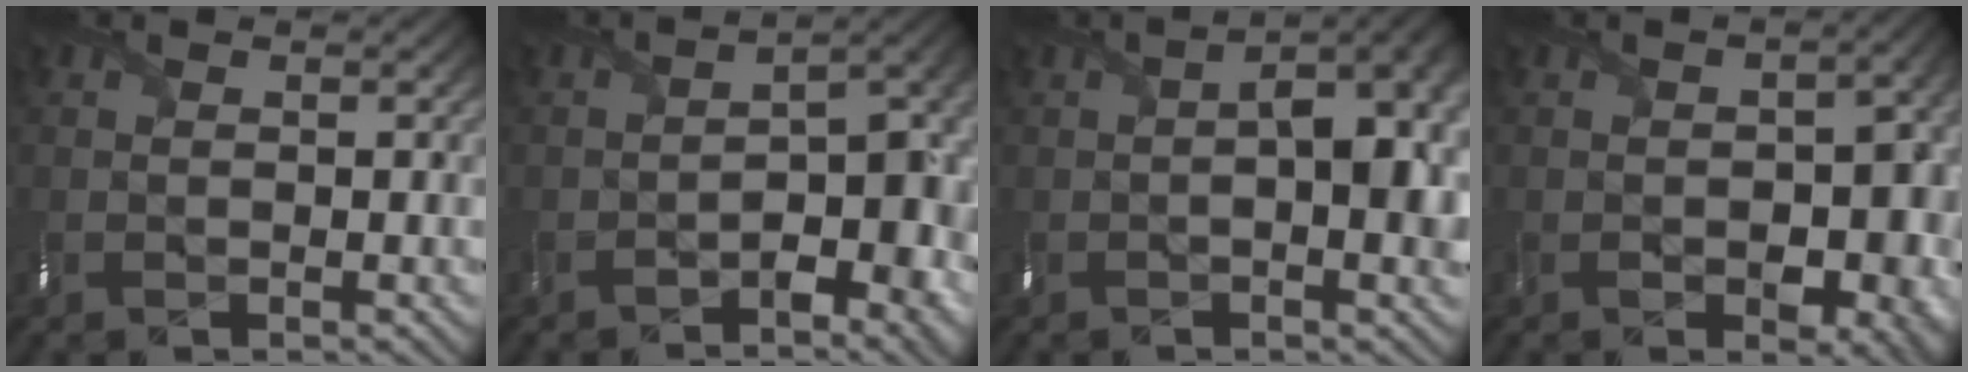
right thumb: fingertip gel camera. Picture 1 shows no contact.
{"total": 8.9, "force": [-4.2, 3.7, 7.0], "torque": [-0.100, -0.020, -0.063]}
{"total": 8.6, "force": [0.2, 3.7, 7.8], "torque": [-0.125, -0.003, 0.008]}
{"total": 9.1, "force": [-1.9, 5.7, 6.8], "torque": [-0.094, -0.033, -0.010]}